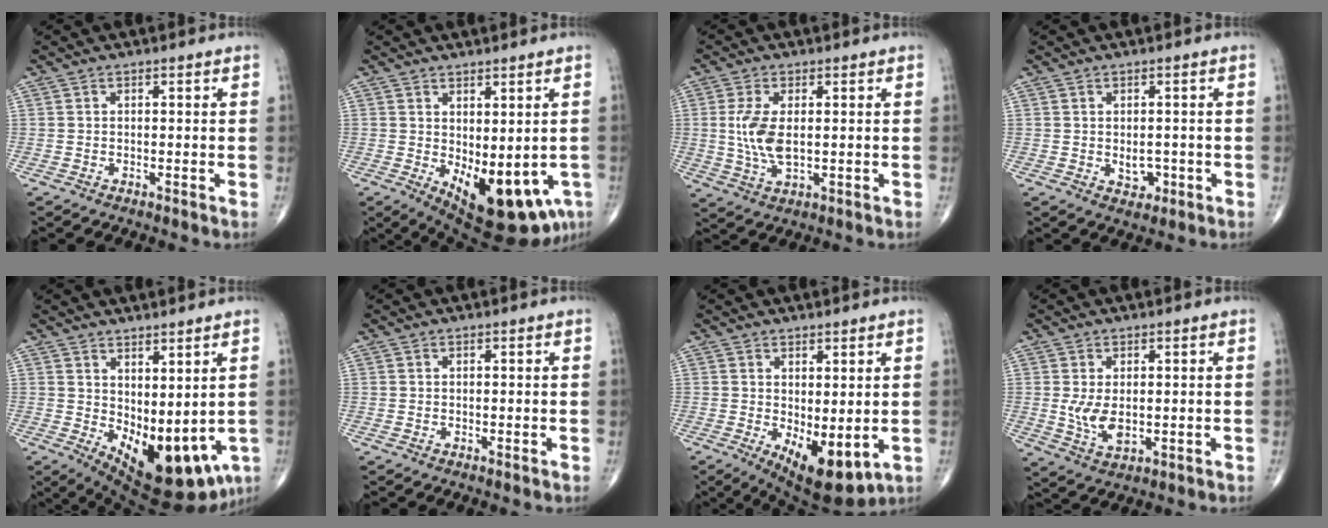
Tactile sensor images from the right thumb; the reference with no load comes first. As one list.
[{"total": 14.9, "force": [-4.3, 6.8, 12.5], "torque": [-0.154, -0.015, -0.038]}, {"total": 7.4, "force": [0.5, 3.5, 6.5], "torque": [-0.145, -0.008, 0.013]}, {"total": 3.0, "force": [-0.5, 2.2, 2.1], "torque": [-0.015, 0.000, -0.002]}, {"total": 14.5, "force": [-1.0, 6.8, 12.8], "torque": [-0.167, -0.024, 0.015]}, {"total": 0.0}, {"total": 9.7, "force": [-1.4, 4.2, 8.6], "torque": [-0.118, -0.020, -0.002]}, {"total": 5.7, "force": [0.1, 3.1, 4.8], "torque": [-0.090, -0.014, 0.012]}]